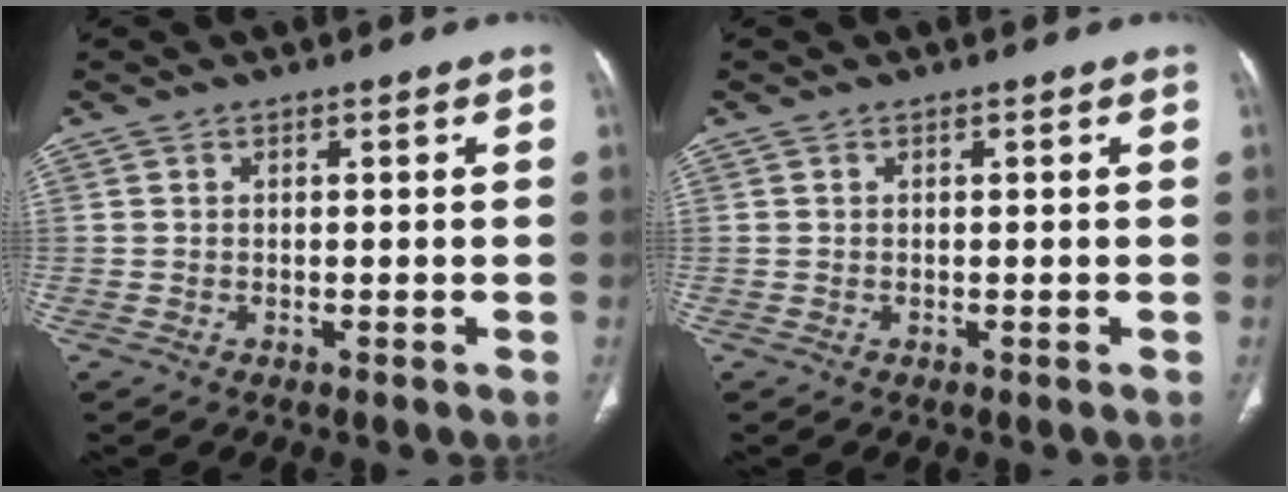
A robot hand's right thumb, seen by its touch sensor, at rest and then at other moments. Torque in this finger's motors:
{"motor_torque": [-0.02, 0.00, -0.01, 0.00, 0.01]}